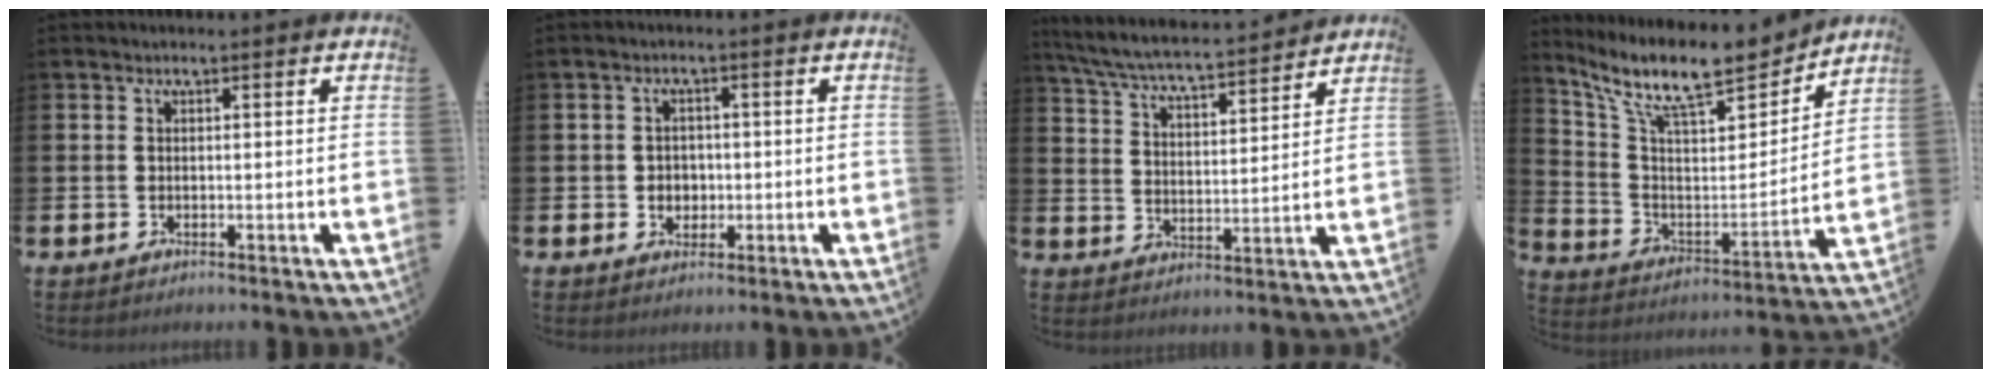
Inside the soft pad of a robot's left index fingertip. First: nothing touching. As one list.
[{"total": 2.3, "force": [-0.1, 2.2, 0.7], "torque": [-0.005, 0.003, -0.009]}, {"total": 5.9, "force": [5.6, 0.4, 2.0], "torque": [-0.067, -0.044, 0.094]}, {"total": 11.0, "force": [9.2, 2.6, 5.5], "torque": [-0.130, -0.058, 0.157]}]